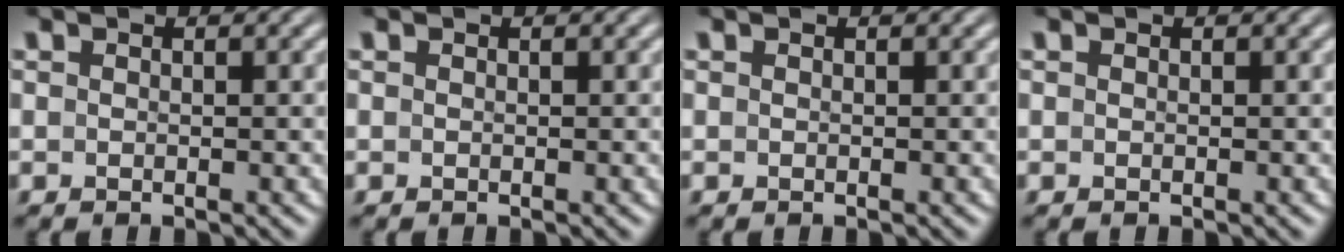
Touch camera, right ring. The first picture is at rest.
{"total": 0.0}
{"total": 0.0}
{"total": 0.0}